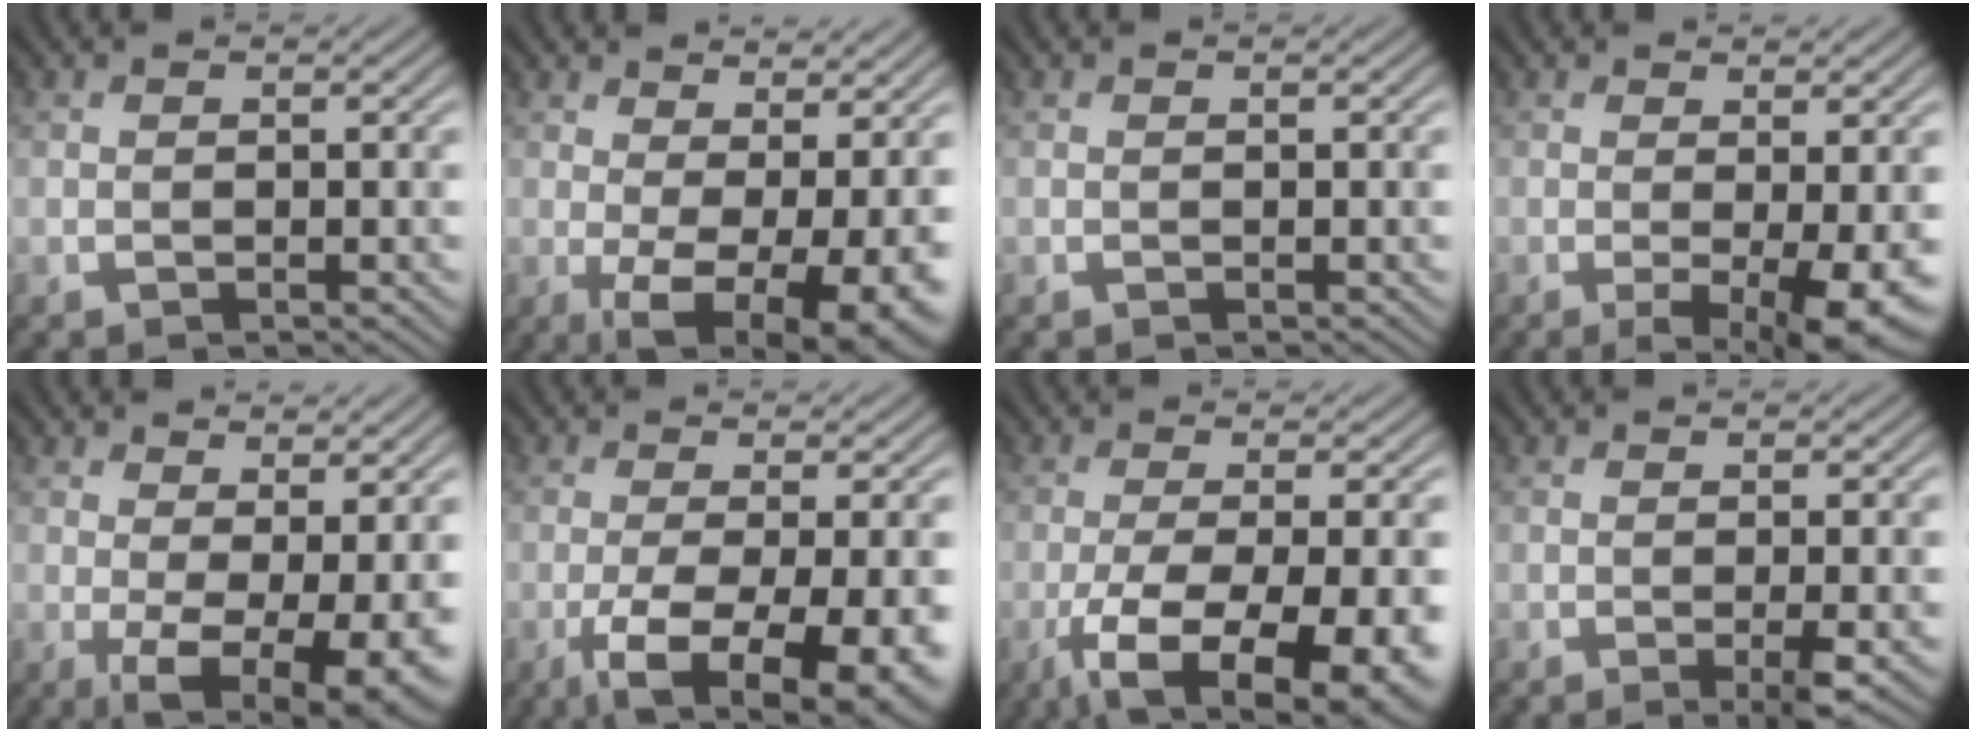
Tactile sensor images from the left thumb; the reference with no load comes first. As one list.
[{"total": 10.6, "force": [-0.6, 4.4, 9.6], "torque": [-0.148, -0.006, 0.000]}, {"total": 0.0}, {"total": 6.0, "force": [-1.1, 1.2, 5.7], "torque": [-0.089, -0.008, -0.014]}, {"total": 9.4, "force": [-0.8, 3.7, 8.6], "torque": [-0.132, -0.010, -0.007]}, {"total": 11.9, "force": [-4.8, 3.9, 10.2], "torque": [-0.175, -0.022, -0.066]}, {"total": 13.8, "force": [-6.1, 4.7, 11.5], "torque": [-0.207, -0.030, -0.085]}, {"total": 2.7, "force": [-0.7, 0.2, 2.6], "torque": [-0.051, -0.003, -0.016]}]